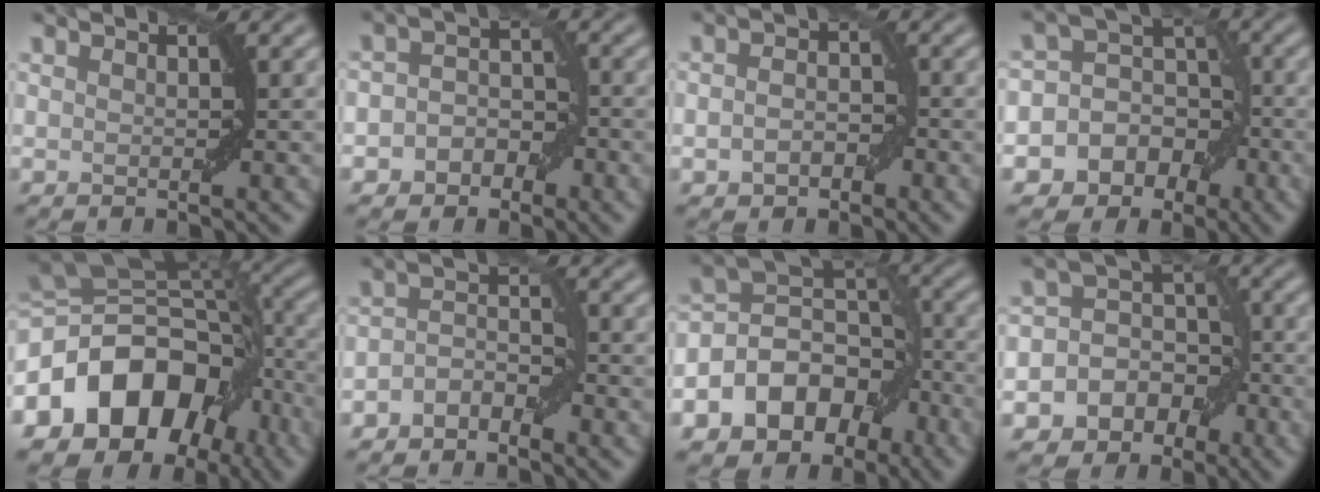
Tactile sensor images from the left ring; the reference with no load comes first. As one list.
[{"total": 3.2, "force": [-1.4, 2.5, 1.5], "torque": [-0.002, 0.008, -0.034]}, {"total": 2.5, "force": [-0.8, 1.7, 1.7], "torque": [-0.027, 0.001, -0.016]}, {"total": 9.5, "force": [-3.8, 8.3, 2.4], "torque": [-0.035, 0.012, -0.081]}, {"total": 13.3, "force": [-5.4, 9.7, 7.2], "torque": [-0.130, 0.014, -0.106]}, {"total": 2.5, "force": [-1.6, 1.3, 1.4], "torque": [-0.025, 0.013, -0.031]}, {"total": 8.8, "force": [-4.3, 6.2, 4.5], "torque": [-0.067, 0.007, -0.084]}, {"total": 8.6, "force": [-3.5, 7.4, 2.4], "torque": [-0.028, 0.016, -0.074]}]